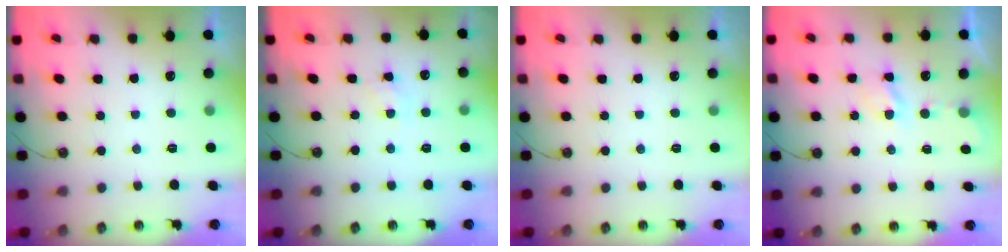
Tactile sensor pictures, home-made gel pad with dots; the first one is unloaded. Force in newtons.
{"total": 6.1, "press": 6.1, "slide": 0.8}
{"total": 0.0}
{"total": 3.3, "press": 3.3, "slide": 0.7}